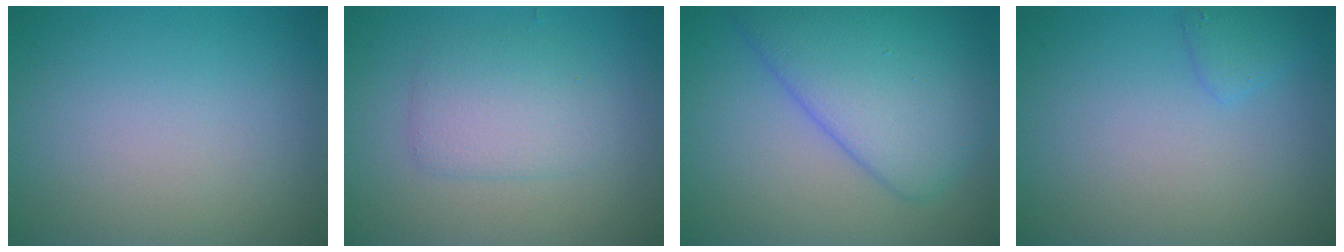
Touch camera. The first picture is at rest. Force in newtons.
{"total": 2.9, "press": 2.9, "slide": 0.2}
{"total": 7.2, "press": 7.2, "slide": 0.1}
{"total": 1.3, "press": 1.3, "slide": 0.1}